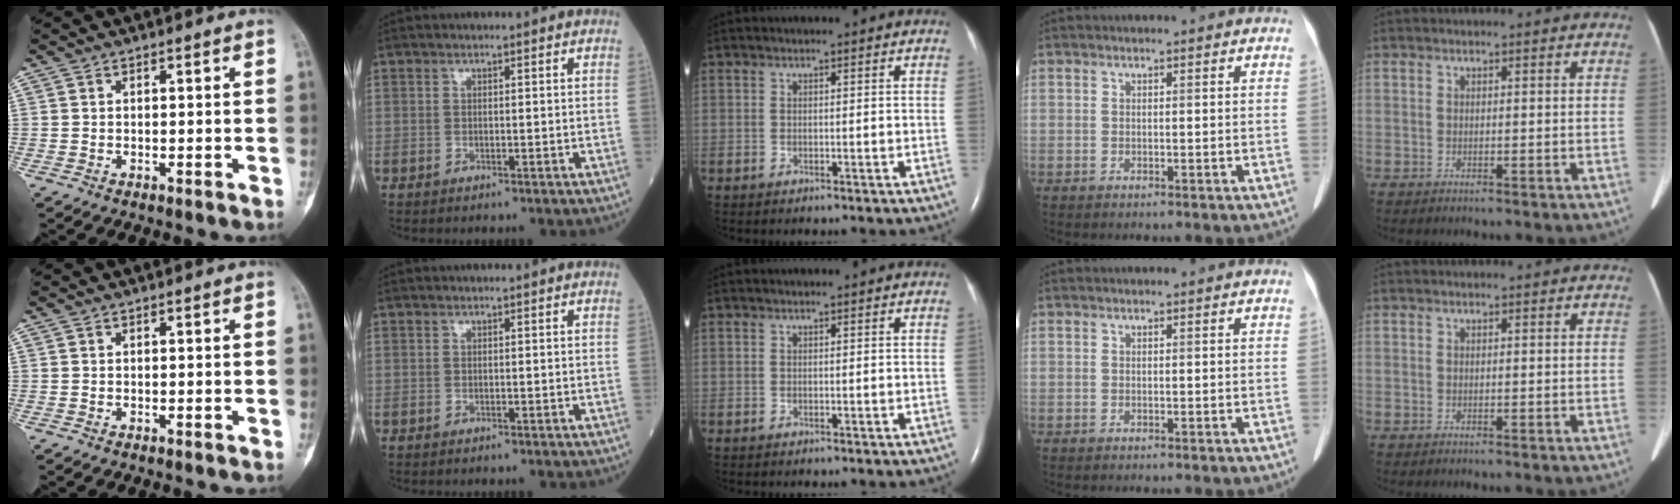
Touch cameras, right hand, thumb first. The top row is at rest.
{}